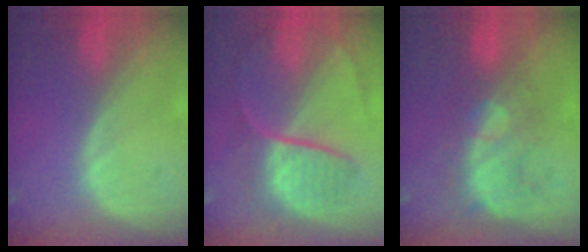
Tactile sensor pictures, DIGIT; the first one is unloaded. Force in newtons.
{"total": 8.8, "press": 7.6, "slide": 4.6}
{"total": 8.6, "press": 7.6, "slide": 4.0}